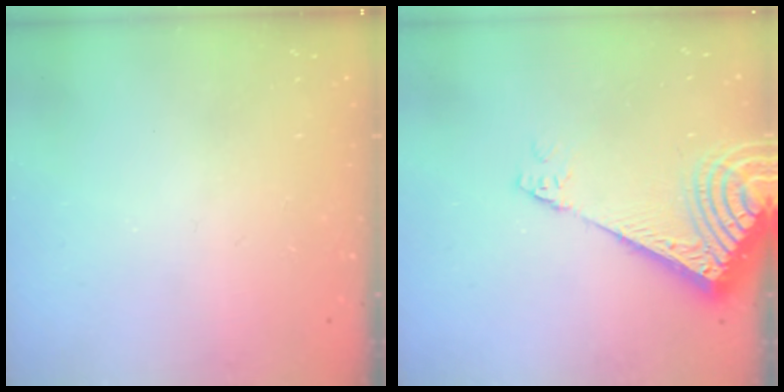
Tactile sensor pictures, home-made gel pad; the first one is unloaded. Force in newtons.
{"total": 9.4, "press": 9.3, "slide": 1.3}